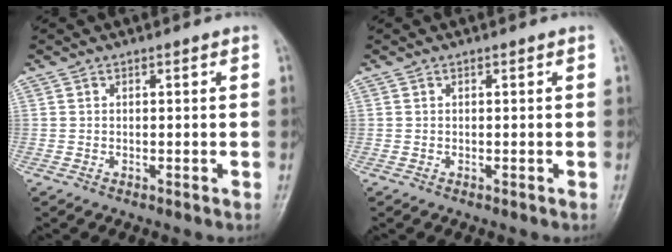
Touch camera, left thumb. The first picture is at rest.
{"total": 0.0}